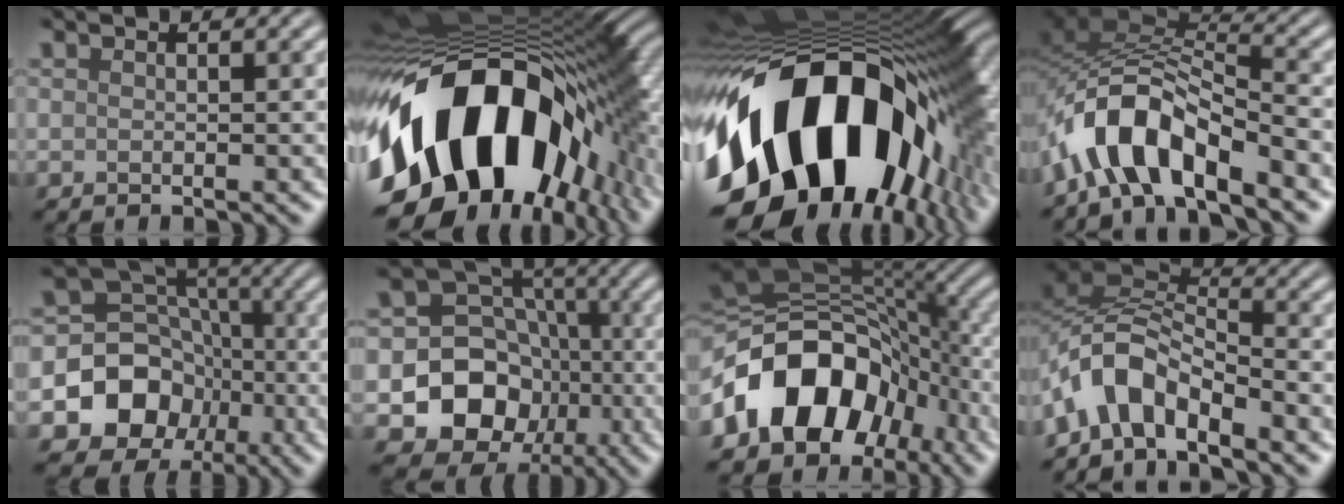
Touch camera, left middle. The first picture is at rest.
{"total": 18.5, "force": [-5.0, 11.5, 13.6], "torque": [-0.244, -0.032, -0.076]}
{"total": 20.4, "force": [-5.2, 12.3, 15.4], "torque": [-0.282, -0.054, -0.069]}
{"total": 8.1, "force": [-5.1, 2.9, 5.6], "torque": [-0.086, 0.013, -0.102]}
{"total": 8.7, "force": [-2.6, 7.5, 3.5], "torque": [-0.055, 0.003, -0.054]}
{"total": 9.8, "force": [-2.7, 8.4, 4.2], "torque": [-0.056, -0.004, -0.066]}
{"total": 12.9, "force": [-3.9, 9.5, 7.8], "torque": [-0.129, 0.016, -0.084]}
{"total": 5.4, "force": [-3.7, 2.2, 3.2], "torque": [-0.042, 0.010, -0.081]}